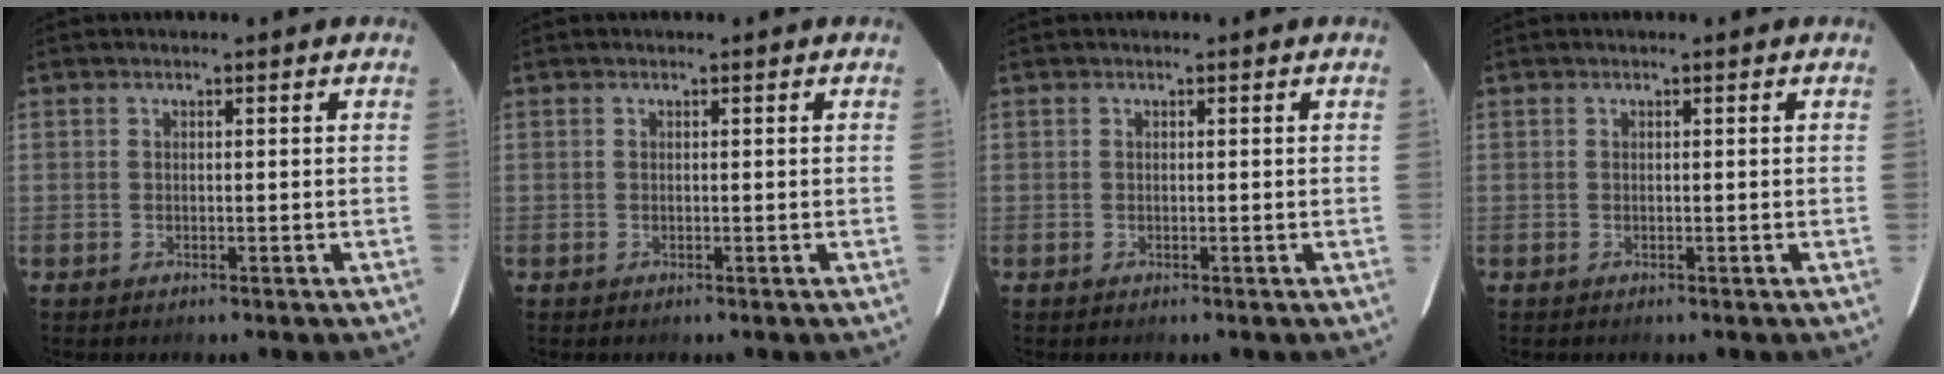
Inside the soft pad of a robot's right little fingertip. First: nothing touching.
{"total": 0.0}
{"total": 0.0}
{"total": 0.0}